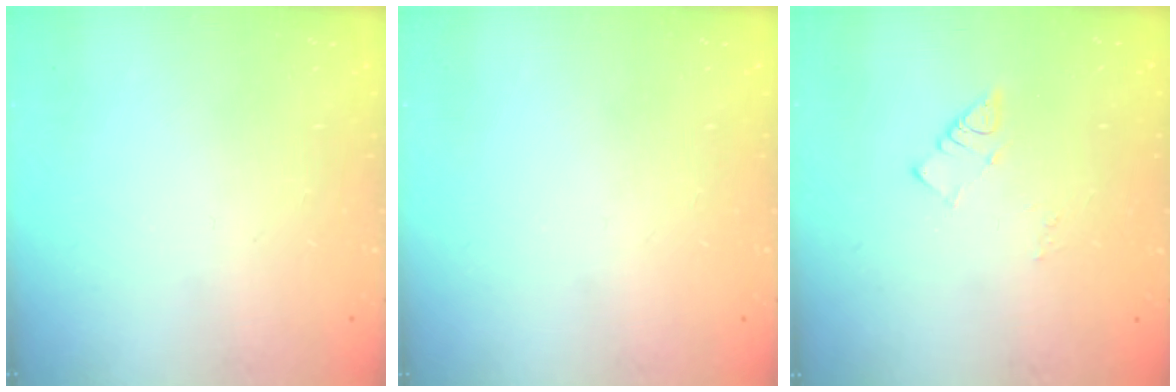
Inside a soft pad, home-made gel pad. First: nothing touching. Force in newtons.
{"total": 0.0}
{"total": 4.1, "press": 4.0, "slide": 0.7}